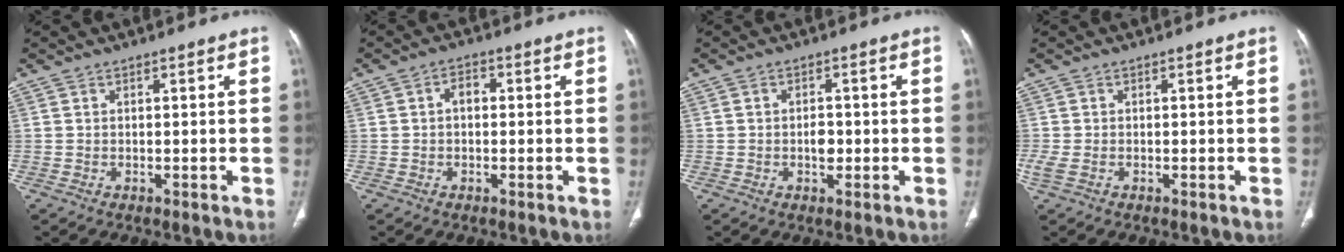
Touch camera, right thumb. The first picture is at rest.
{"total": 2.8, "force": [0.1, 1.9, 2.1], "torque": [-0.026, 0.013, -0.004]}
{"total": 2.6, "force": [-0.4, 1.8, 1.9], "torque": [-0.022, 0.004, -0.008]}
{"total": 1.9, "force": [-0.6, 1.1, 1.4], "torque": [-0.052, 0.001, -0.011]}